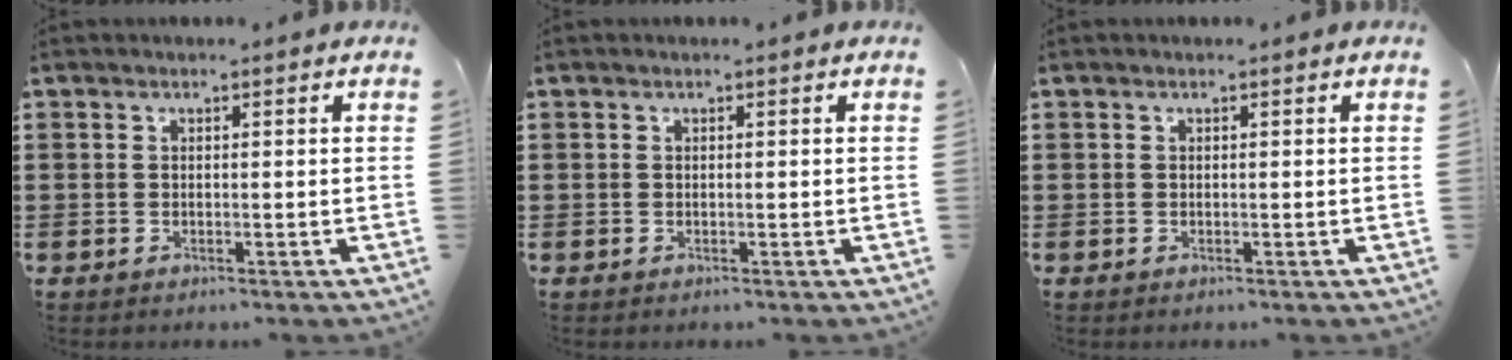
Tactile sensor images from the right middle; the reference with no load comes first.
{"total": 0.0}
{"total": 0.0}